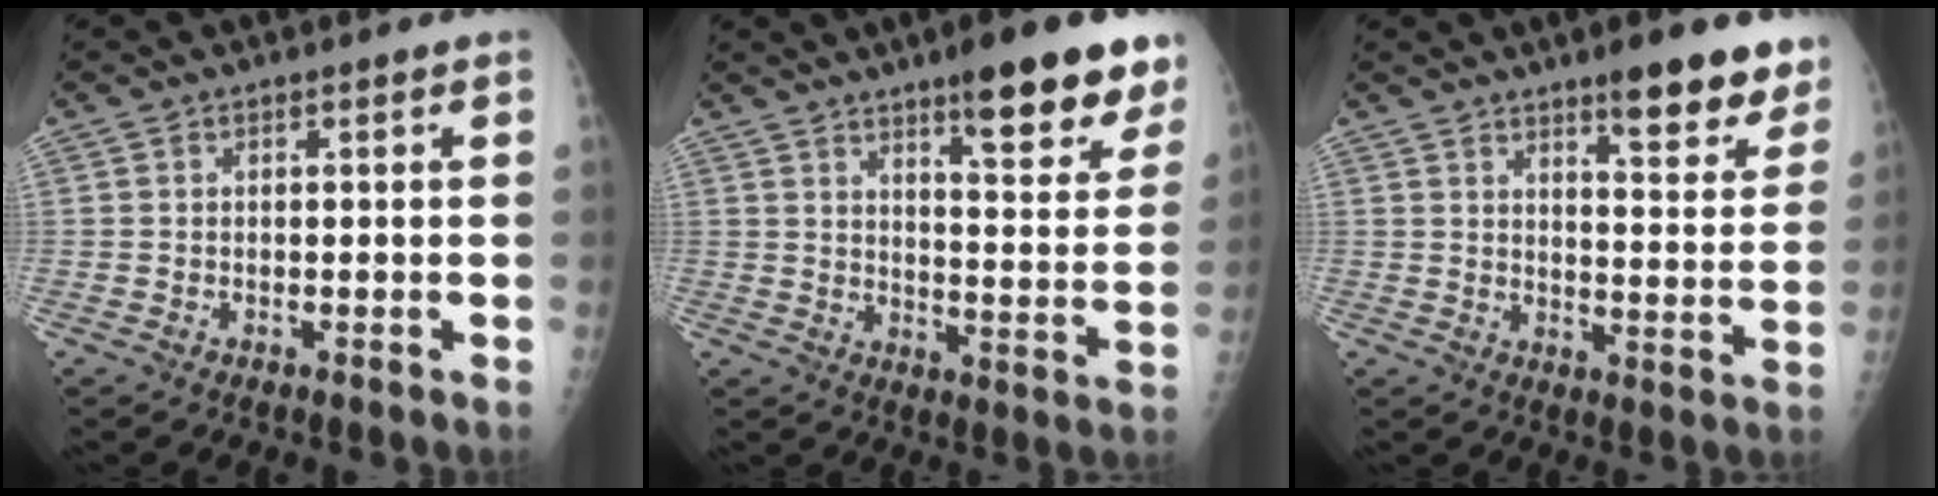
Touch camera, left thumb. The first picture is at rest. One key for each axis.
{"total": 16.3, "fx": 10.8, "fy": 4.0, "fz": 11.6, "tx": -0.112, "ty": -0.060, "tz": 0.150}
{"total": 11.8, "fx": 8.4, "fy": 3.2, "fz": 7.6, "tx": -0.060, "ty": -0.052, "tz": 0.116}